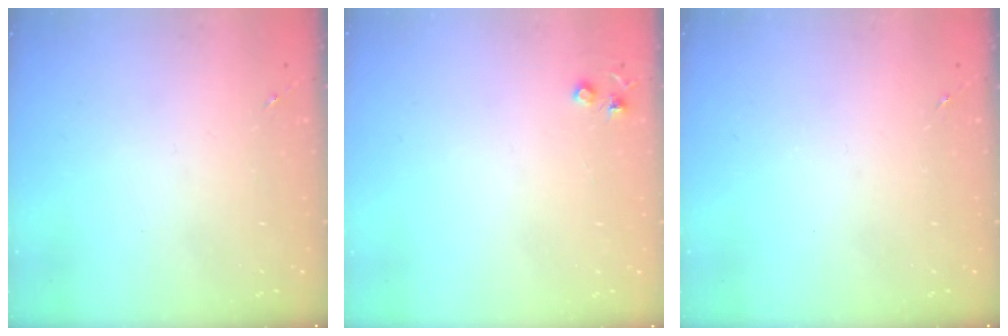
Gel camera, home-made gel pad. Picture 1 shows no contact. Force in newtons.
{"total": 4.2, "press": 4.1, "slide": 0.7}
{"total": 0.0}